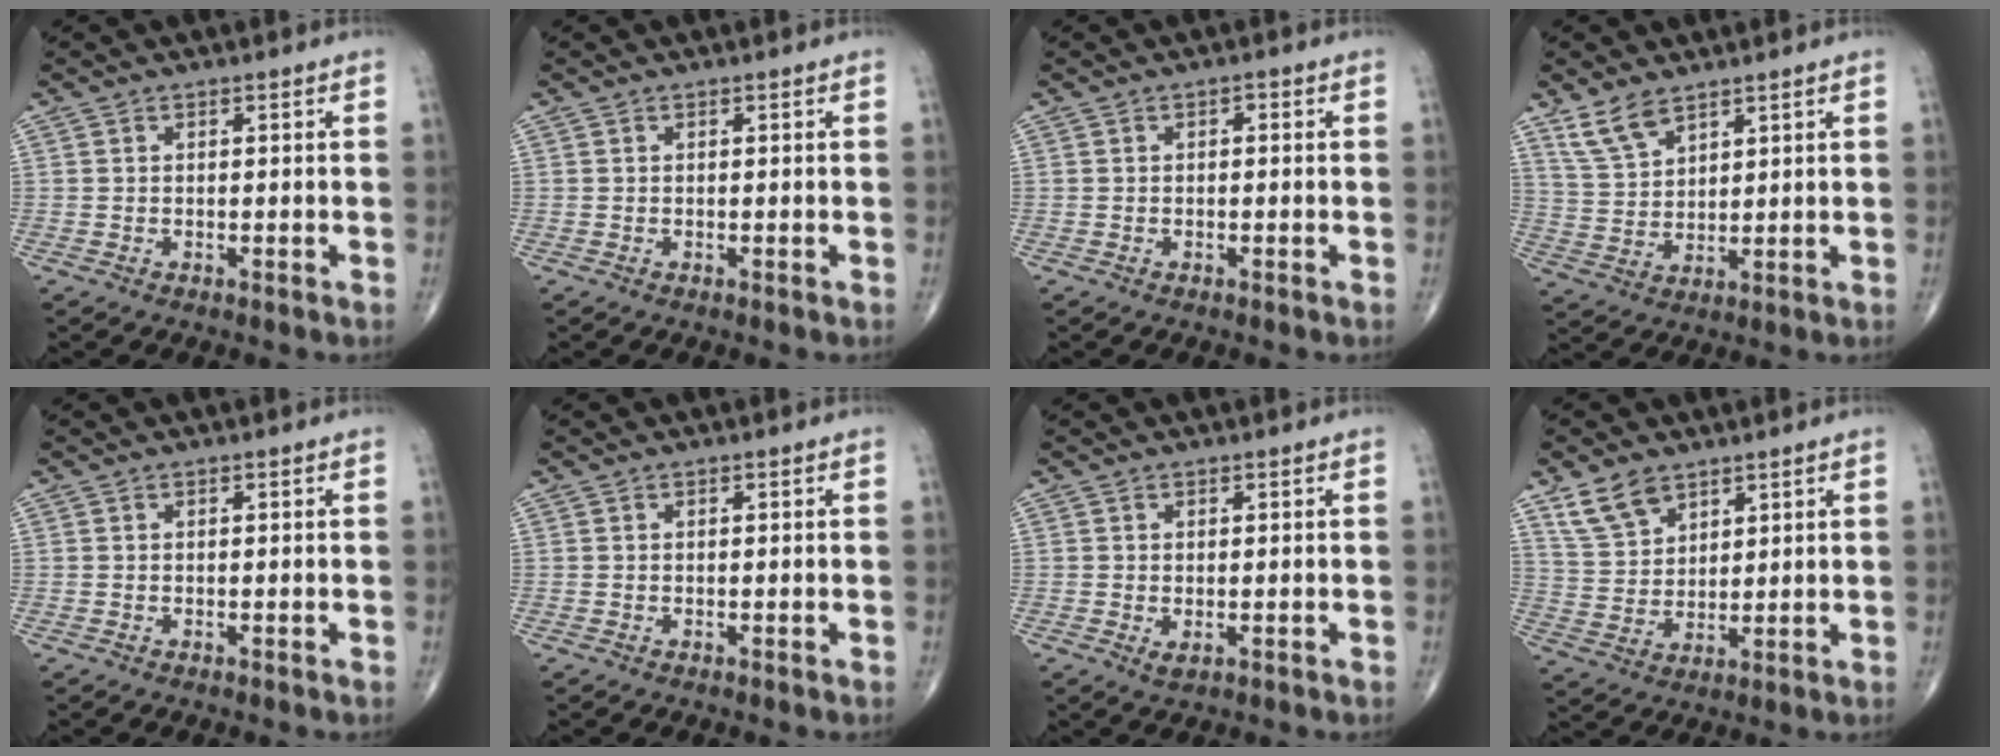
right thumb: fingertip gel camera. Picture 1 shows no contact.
{"total": 0.0}
{"total": 0.9, "force": [0.1, 0.5, 0.7], "torque": [-0.008, 0.002, -0.003]}
{"total": 6.7, "force": [4.8, 3.0, 3.4], "torque": [-0.059, -0.020, 0.105]}
{"total": 0.0}
{"total": 0.0}
{"total": 1.3, "force": [-0.1, 0.7, 1.1], "torque": [-0.020, -0.002, 0.004]}
{"total": 7.7, "force": [5.2, 4.5, 3.4], "torque": [-0.049, -0.023, 0.111]}